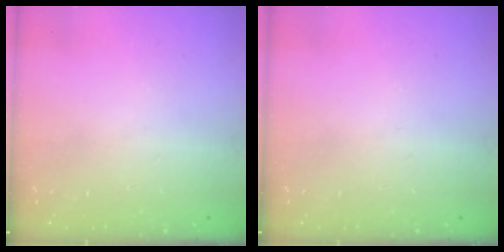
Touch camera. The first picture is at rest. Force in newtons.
{"total": 0.0}